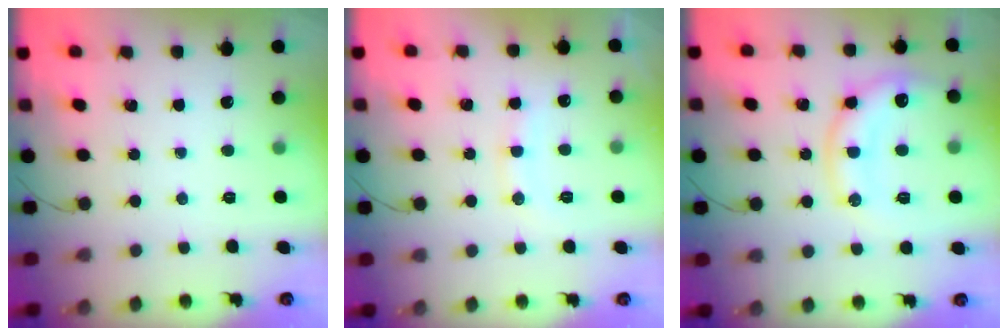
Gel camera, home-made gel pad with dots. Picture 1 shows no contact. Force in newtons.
{"total": 9.9, "press": 9.9, "slide": 1.2}
{"total": 13.7, "press": 13.6, "slide": 1.4}